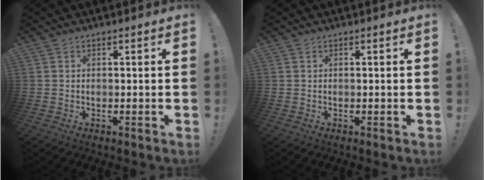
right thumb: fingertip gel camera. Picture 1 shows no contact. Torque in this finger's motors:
{"motor_torque": [0.02, -0.03, -0.15, 0.07, -0.07]}